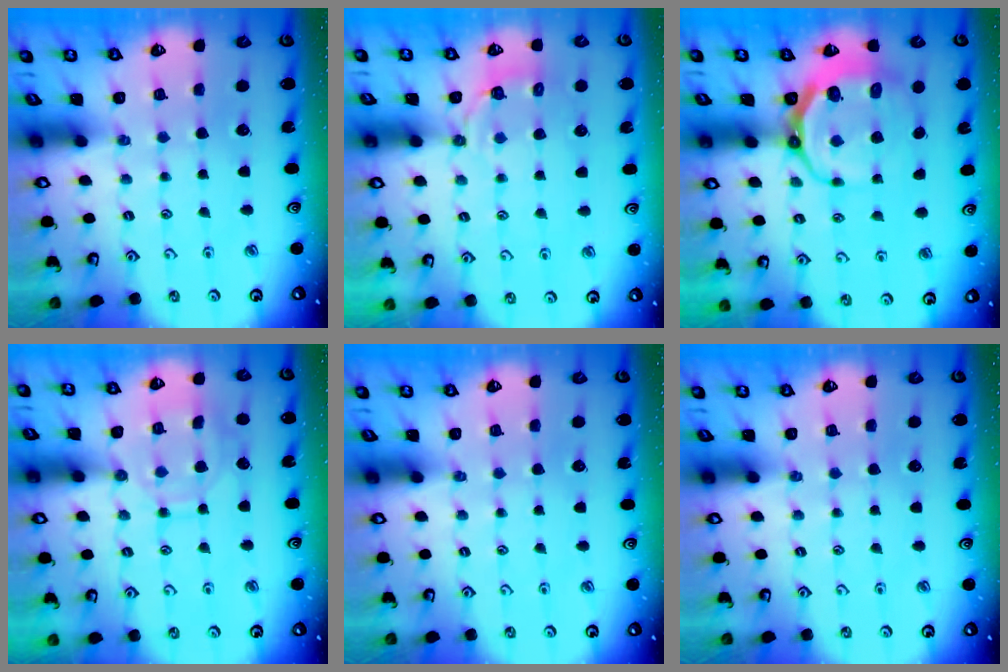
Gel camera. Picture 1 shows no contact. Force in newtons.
{"total": 4.4, "press": 4.0, "slide": 1.9}
{"total": 8.7, "press": 8.0, "slide": 3.4}
{"total": 11.0, "press": 11.0, "slide": 0.8}
{"total": 0.0}
{"total": 0.0}